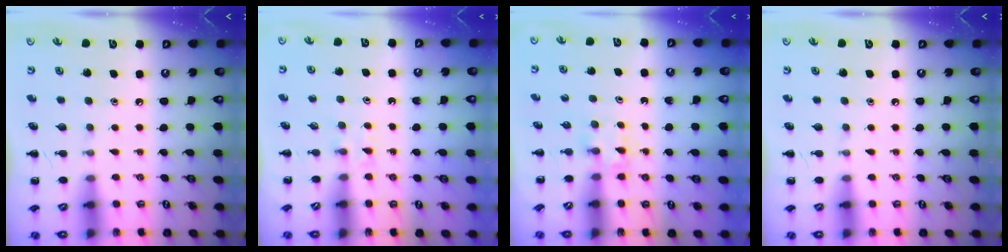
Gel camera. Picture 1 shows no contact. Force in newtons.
{"total": 2.4, "press": 2.0, "slide": 1.2}
{"total": 2.4, "press": 2.3, "slide": 0.9}
{"total": 0.0}